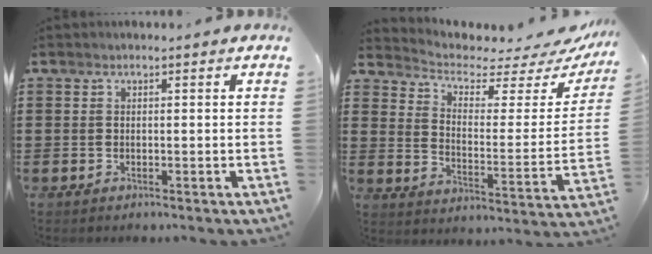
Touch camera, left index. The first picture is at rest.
{"total": 3.9, "force": [3.1, 1.5, 1.8], "torque": [-0.056, -0.026, 0.048]}